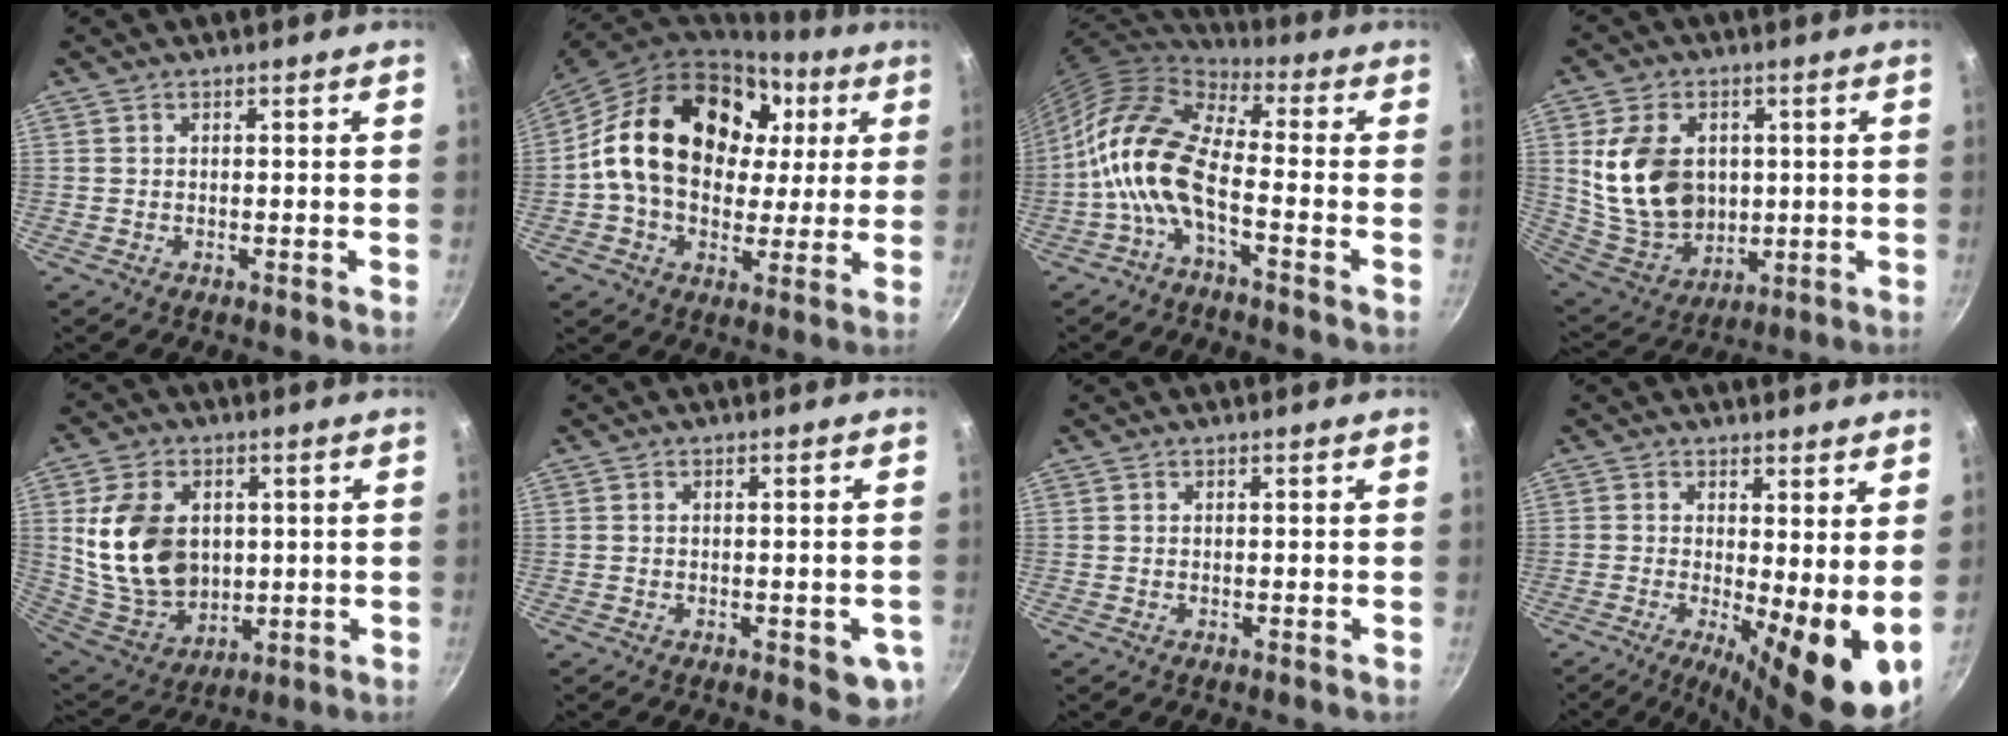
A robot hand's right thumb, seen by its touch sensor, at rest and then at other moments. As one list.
[{"total": 24.3, "force": [4.6, 17.6, 16.1], "torque": [-0.263, 0.020, 0.072]}, {"total": 12.7, "force": [-3.2, 5.4, 11.0], "torque": [-0.215, 0.035, -0.080]}, {"total": 16.5, "force": [2.2, 12.3, 10.8], "torque": [-0.177, -0.015, 0.057]}, {"total": 17.1, "force": [2.2, 12.6, 11.4], "torque": [-0.192, -0.015, 0.058]}, {"total": 5.4, "force": [-1.7, 2.4, 4.5], "torque": [-0.035, 0.000, -0.019]}, {"total": 0.0}, {"total": 11.8, "force": [-0.4, 3.4, 11.2], "torque": [-0.141, -0.015, -0.004]}]